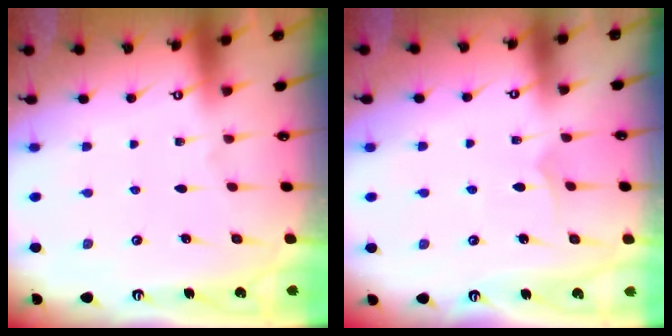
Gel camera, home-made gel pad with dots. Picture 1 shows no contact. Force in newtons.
{"total": 4.4, "press": 4.3, "slide": 0.5}